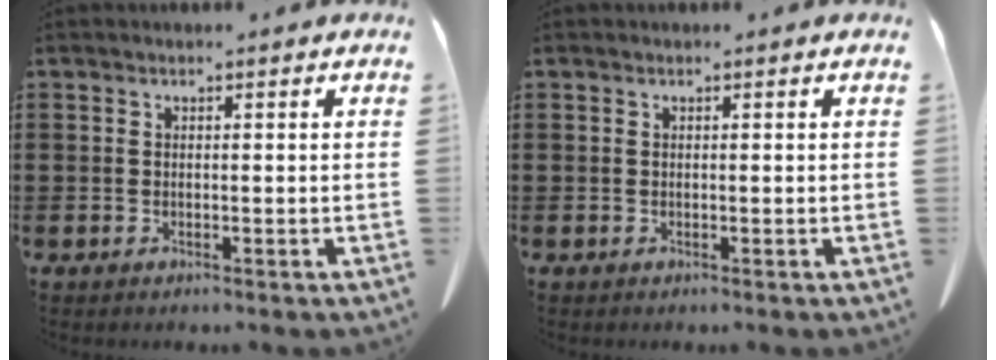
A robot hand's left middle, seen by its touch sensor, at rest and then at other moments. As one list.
[{"total": 0.0}]